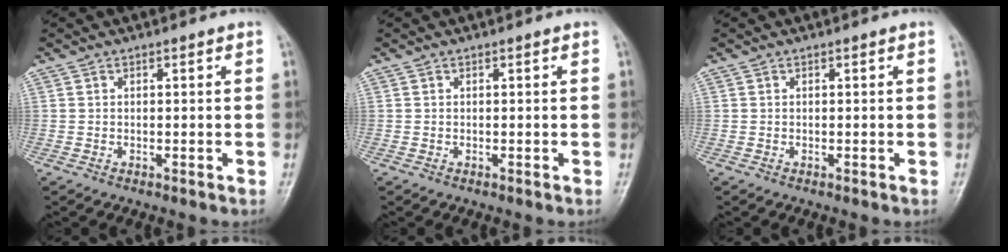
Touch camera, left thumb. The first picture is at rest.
{"total": 0.0}
{"total": 0.0}